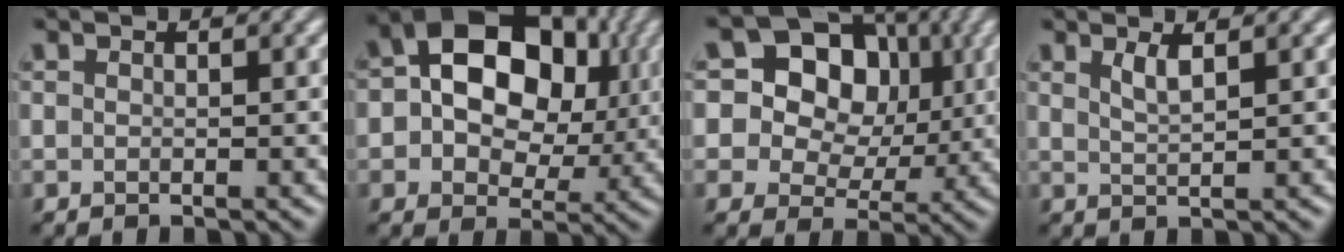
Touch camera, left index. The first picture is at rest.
{"total": 13.4, "force": [2.9, 9.4, 9.0], "torque": [-0.124, 0.039, 0.028]}
{"total": 13.4, "force": [4.3, 10.8, 6.6], "torque": [-0.125, 0.044, 0.067]}
{"total": 1.8, "force": [1.0, 0.5, 1.4], "torque": [-0.023, 0.000, 0.017]}